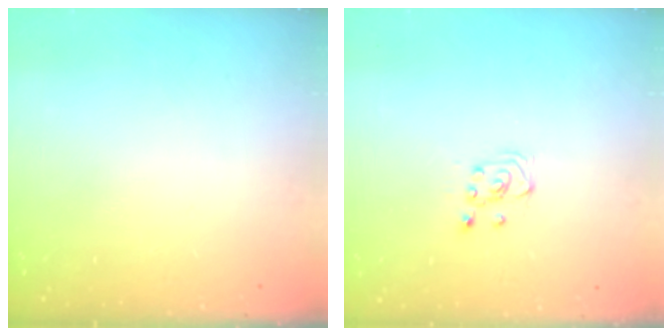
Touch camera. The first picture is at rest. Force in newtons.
{"total": 3.9, "press": 3.8, "slide": 0.7}